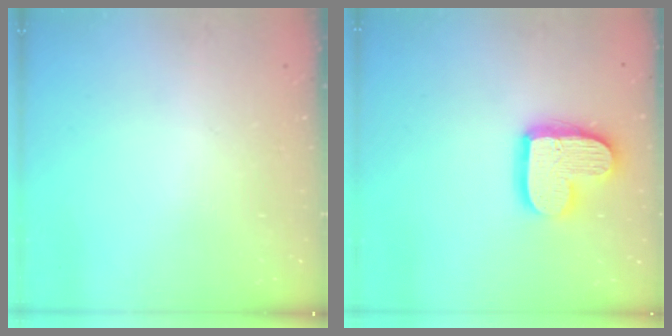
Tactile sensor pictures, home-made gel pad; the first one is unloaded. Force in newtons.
{"total": 15.6, "press": 15.5, "slide": 1.3}